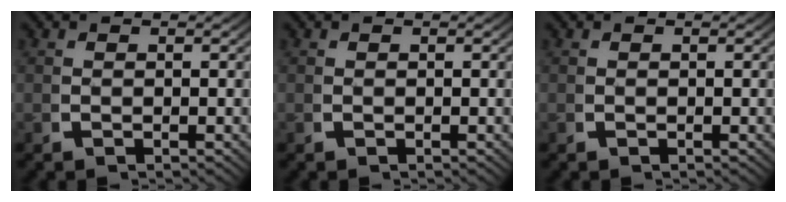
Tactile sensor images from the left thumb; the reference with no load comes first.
{"total": 0.0}
{"total": 0.0}